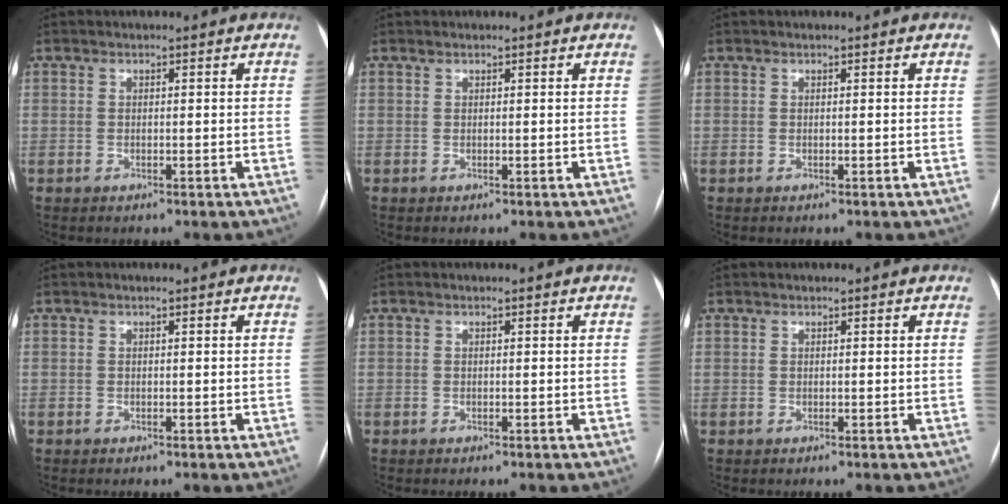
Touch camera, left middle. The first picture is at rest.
{"total": 0.0}
{"total": 0.0}
{"total": 0.0}
{"total": 0.0}
{"total": 0.0}